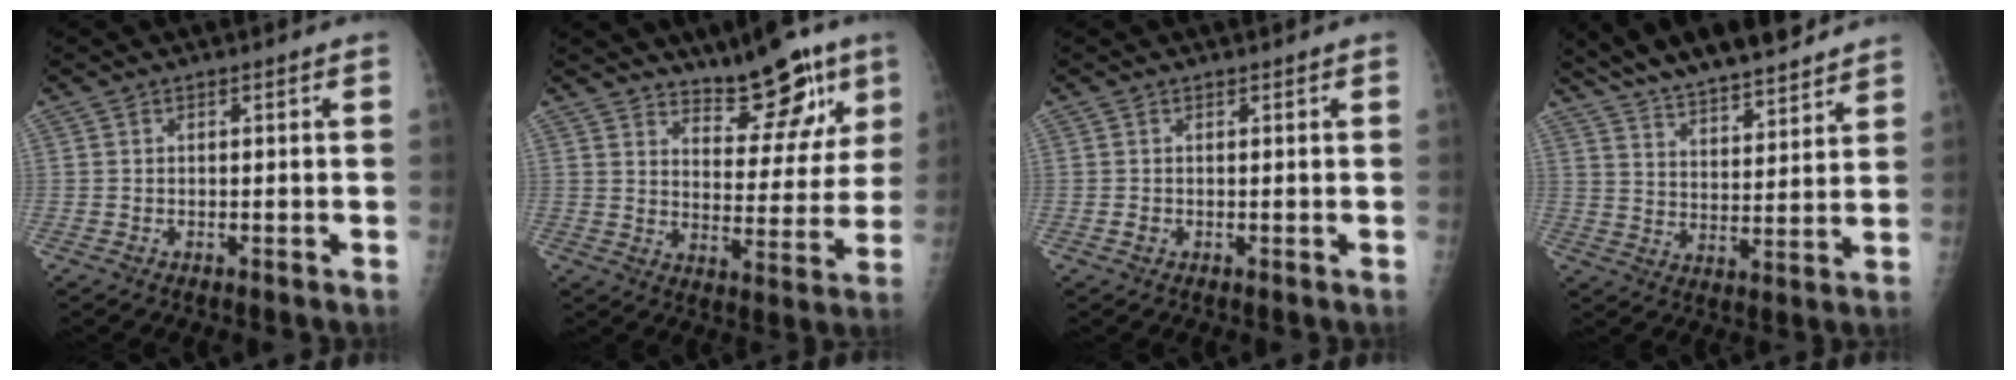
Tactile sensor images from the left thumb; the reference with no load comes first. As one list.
[{"total": 13.5, "force": [9.7, 5.1, 7.9], "torque": [-0.066, -0.060, 0.149]}, {"total": 0.7, "force": [0.1, 0.6, 0.3], "torque": [0.000, 0.001, 0.002]}, {"total": 18.7, "force": [16.0, 4.2, 8.7], "torque": [-0.116, -0.048, 0.253]}]